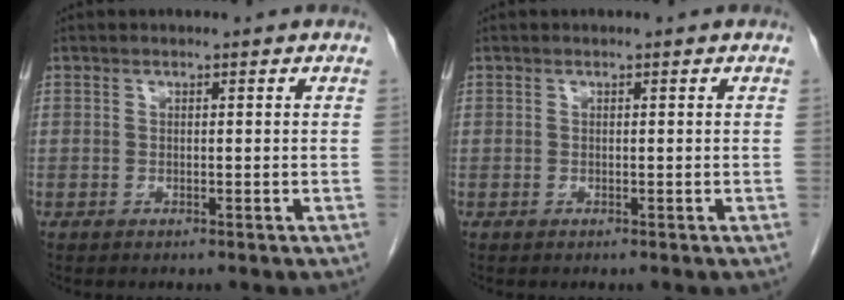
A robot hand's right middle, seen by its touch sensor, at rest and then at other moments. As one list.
[{"total": 0.0}]